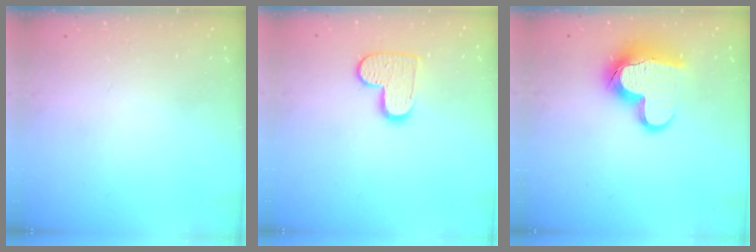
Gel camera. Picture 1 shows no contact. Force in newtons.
{"total": 10.1, "press": 10.1, "slide": 0.3}
{"total": 14.3, "press": 14.3, "slide": 1.1}